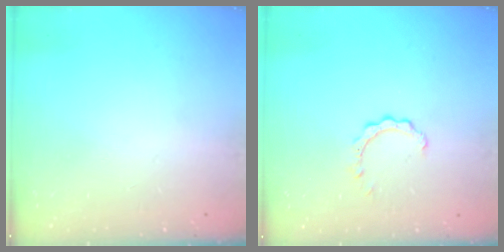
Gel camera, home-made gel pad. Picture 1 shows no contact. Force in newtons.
{"total": 2.2, "press": 2.1, "slide": 0.3}